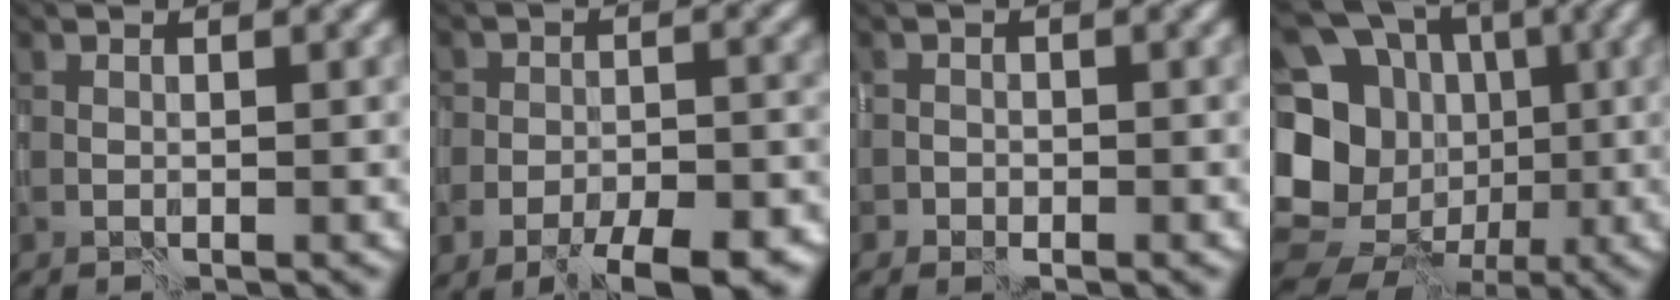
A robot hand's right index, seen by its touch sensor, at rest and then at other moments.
{"total": 9.1, "force": [-5.6, 4.6, 5.6], "torque": [-0.092, -0.022, -0.081]}
{"total": 1.4, "force": [-0.7, 1.2, 0.1], "torque": [0.005, -0.004, -0.012]}
{"total": 17.7, "force": [-2.3, 15.9, 7.6], "torque": [-0.180, 0.016, -0.051]}